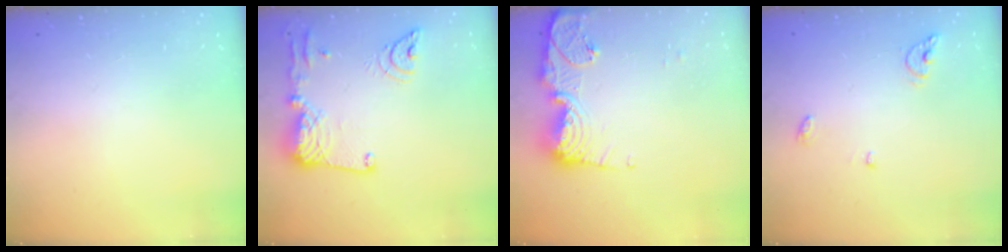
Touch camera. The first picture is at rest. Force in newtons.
{"total": 17.2, "press": 17.1, "slide": 2.2}
{"total": 13.5, "press": 13.4, "slide": 1.3}
{"total": 5.7, "press": 5.7, "slide": 0.5}